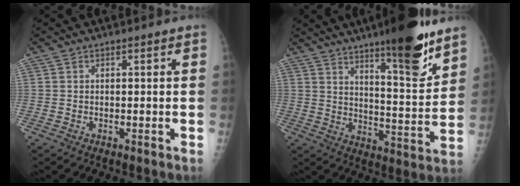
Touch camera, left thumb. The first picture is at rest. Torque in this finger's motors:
{"motor_torque": [3.26, 0.93, 1.11, -1.19, 0.35]}